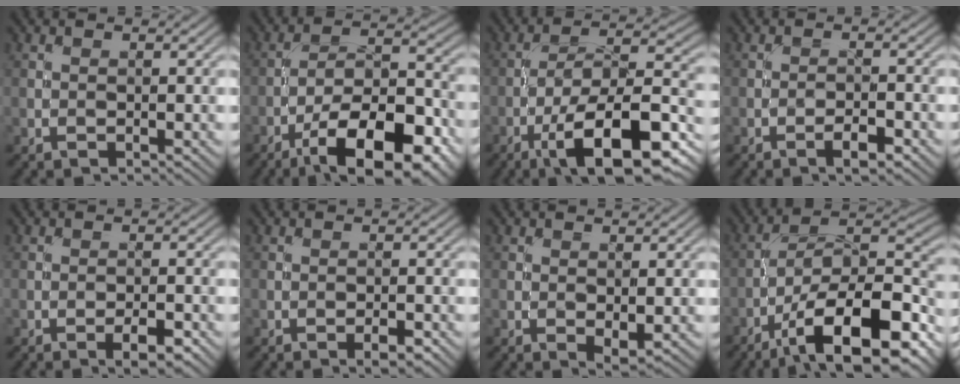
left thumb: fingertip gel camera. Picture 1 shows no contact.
{"total": 15.3, "force": [-9.1, 5.4, 11.1], "torque": [-0.177, -0.004, -0.149]}
{"total": 15.5, "force": [-8.1, 5.0, 12.3], "torque": [-0.203, -0.001, -0.141]}
{"total": 2.7, "force": [-1.7, 0.6, 2.0], "torque": [-0.038, 0.005, -0.033]}
{"total": 3.1, "force": [-1.8, 0.9, 2.3], "torque": [-0.038, 0.003, -0.027]}
{"total": 2.1, "force": [-1.2, 0.6, 1.6], "torque": [-0.025, 0.002, -0.021]}
{"total": 2.3, "force": [-0.4, 1.1, 1.9], "torque": [-0.030, -0.006, -0.003]}
{"total": 17.1, "force": [-9.7, 6.5, 12.5], "torque": [-0.187, -0.008, -0.170]}